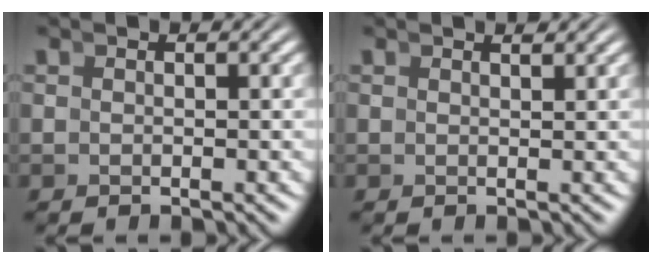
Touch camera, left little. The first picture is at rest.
{"total": 0.9, "force": [0.8, -0.5, 0.1], "torque": [0.007, -0.003, 0.015]}